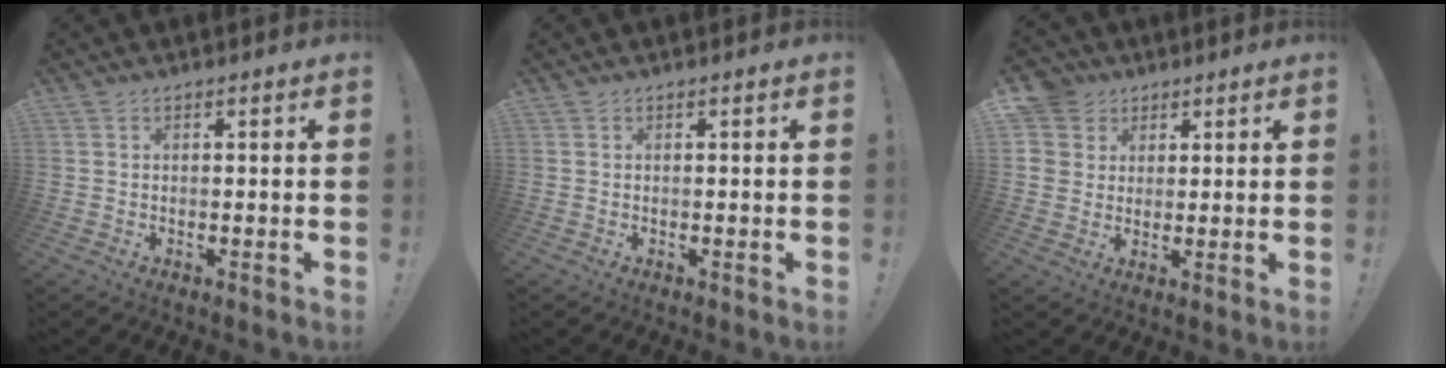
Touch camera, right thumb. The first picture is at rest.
{"total": 0.0}
{"total": 6.7, "force": [2.7, 6.0, 1.3], "torque": [-0.019, -0.013, 0.055]}